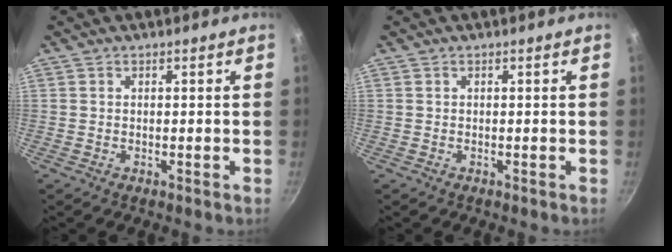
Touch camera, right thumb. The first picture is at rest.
{"total": 0.0}